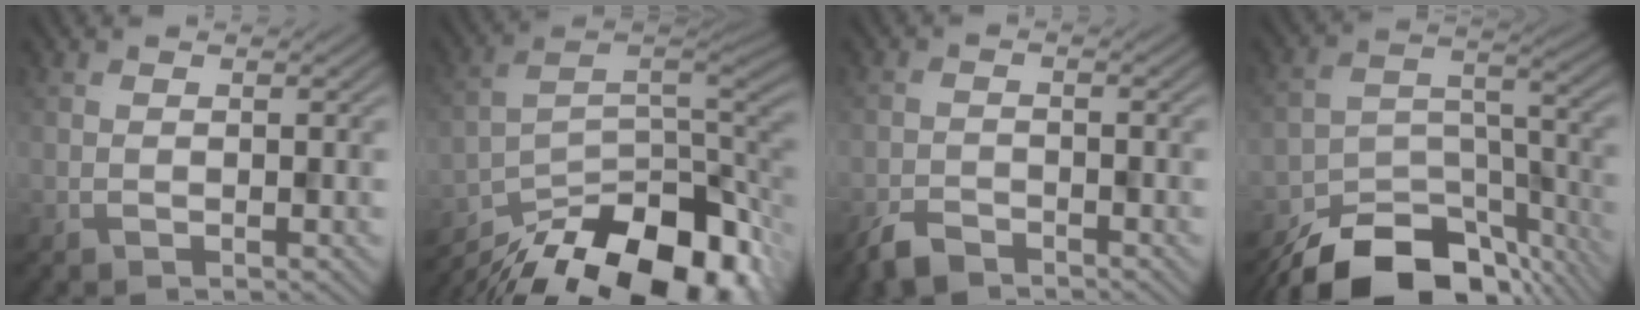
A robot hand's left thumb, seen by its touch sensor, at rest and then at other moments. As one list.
[{"total": 18.8, "force": [-13.7, 7.1, 10.7], "torque": [-0.184, -0.023, -0.213]}, {"total": 3.2, "force": [-2.7, 1.1, 1.2], "torque": [-0.026, -0.003, -0.058]}, {"total": 14.6, "force": [-11.7, 6.3, 6.3], "torque": [-0.117, -0.017, -0.176]}]